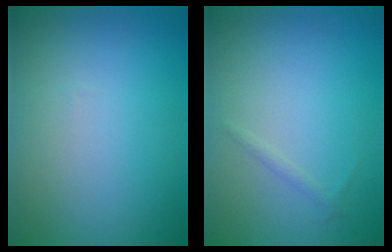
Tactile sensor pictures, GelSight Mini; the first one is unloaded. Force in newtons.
{"total": 0.5, "press": 0.5, "slide": 0.0}